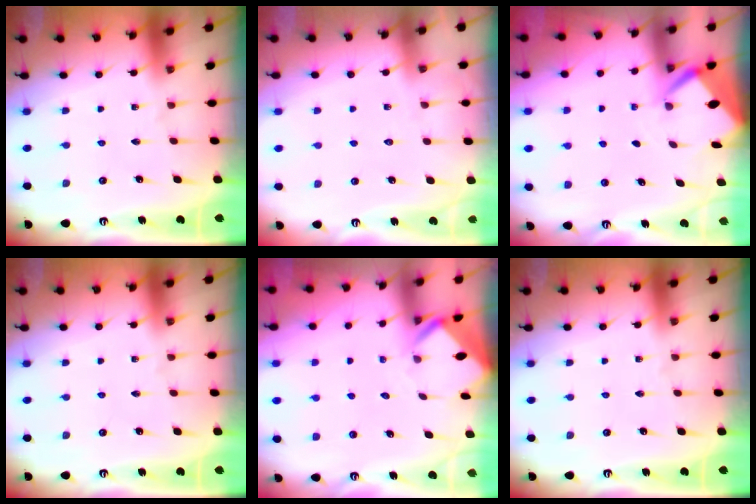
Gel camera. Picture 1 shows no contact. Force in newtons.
{"total": 4.0, "press": 3.9, "slide": 0.5}
{"total": 2.7, "press": 2.6, "slide": 0.3}
{"total": 0.0}
{"total": 2.4, "press": 2.4, "slide": 0.1}
{"total": 0.0}